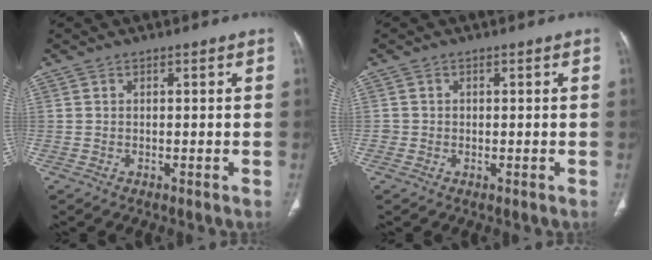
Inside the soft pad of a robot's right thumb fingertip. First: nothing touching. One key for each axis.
{"total": 1.0, "fx": -0.2, "fy": 1.0, "fz": 0.0, "tx": 0.007, "ty": 0.006, "tz": -0.005}